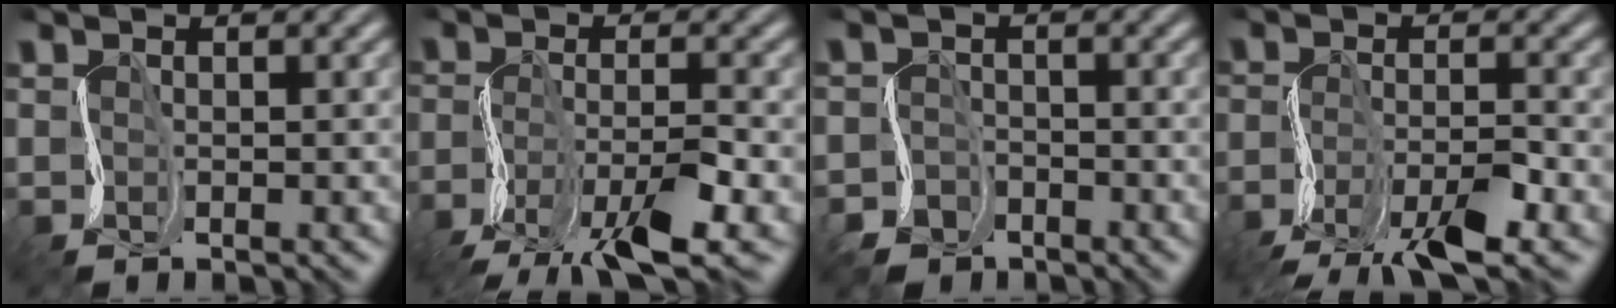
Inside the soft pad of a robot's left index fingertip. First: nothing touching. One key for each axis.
{"total": 6.9, "fx": -4.4, "fy": 1.6, "fz": 5.0, "tx": -0.095, "ty": -0.003, "tz": -0.090}
{"total": 3.4, "fx": -2.8, "fy": 1.8, "fz": 0.3, "tx": -0.005, "ty": -0.001, "tz": -0.060}
{"total": 6.2, "fx": -4.3, "fy": 1.4, "fz": 4.2, "tx": -0.079, "ty": -0.004, "tz": -0.087}